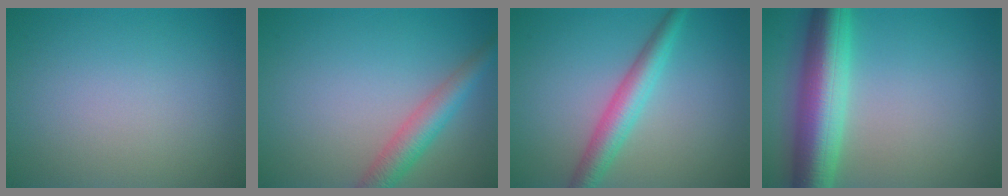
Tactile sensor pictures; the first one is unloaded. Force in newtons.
{"total": 3.7, "press": 3.7, "slide": 0.2}
{"total": 3.8, "press": 3.8, "slide": 0.0}
{"total": 8.4, "press": 8.4, "slide": 0.2}